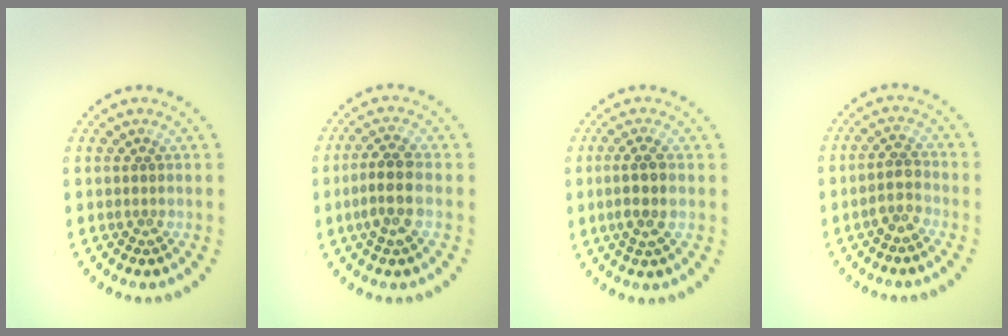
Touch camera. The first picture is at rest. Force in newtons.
{"total": 3.1, "press": 2.9, "slide": 1.1}
{"total": 2.6, "press": 2.3, "slide": 1.2}
{"total": 1.8, "press": 1.7, "slide": 0.5}